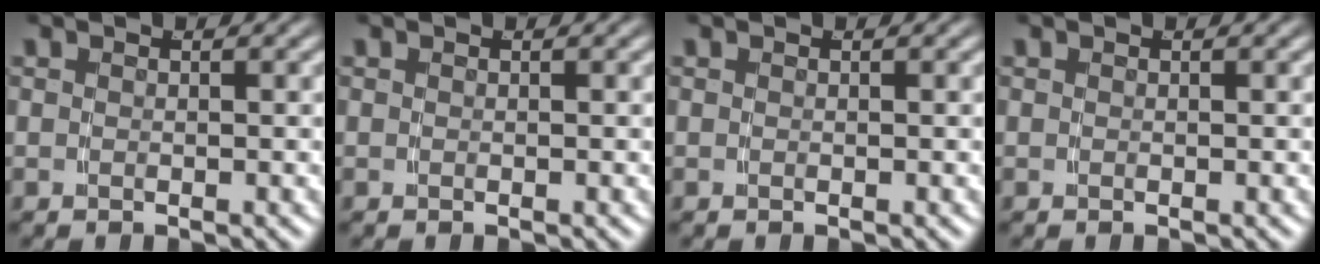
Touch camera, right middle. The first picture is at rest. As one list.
[{"total": 0.0}, {"total": 0.0}, {"total": 0.0}]